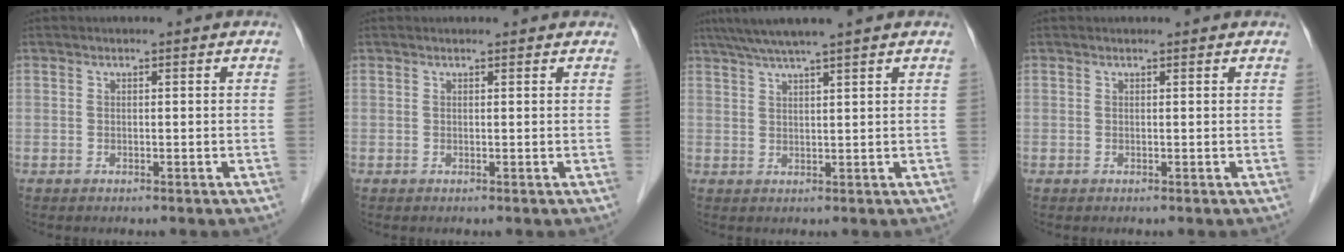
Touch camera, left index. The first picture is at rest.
{"total": 2.0, "force": [1.9, 0.6, 0.4], "torque": [-0.013, 0.014, 0.016]}
{"total": 6.5, "force": [5.2, -1.1, 3.6], "torque": [-0.062, 0.026, 0.089]}
{"total": 1.0, "force": [1.0, 0.2, 0.1], "torque": [-0.011, 0.010, 0.011]}